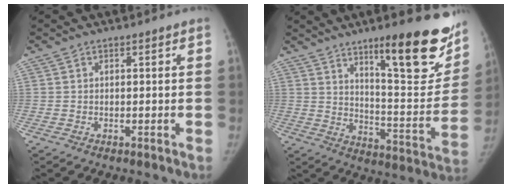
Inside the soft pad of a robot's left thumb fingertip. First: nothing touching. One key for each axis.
{"total": 23.2, "fx": 13.5, "fy": 5.7, "fz": 18.0, "tx": -0.203, "ty": -0.081, "tz": 0.201}